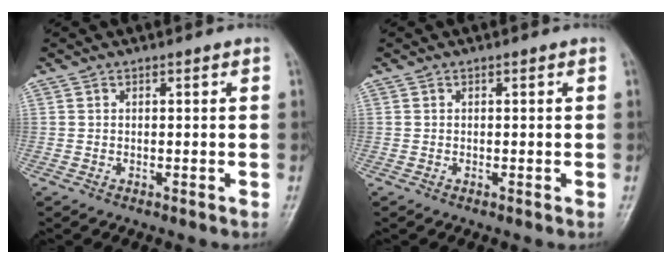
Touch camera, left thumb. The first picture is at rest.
{"total": 0.7, "force": [-0.1, 0.3, 0.6], "torque": [-0.010, 0.001, -0.002]}